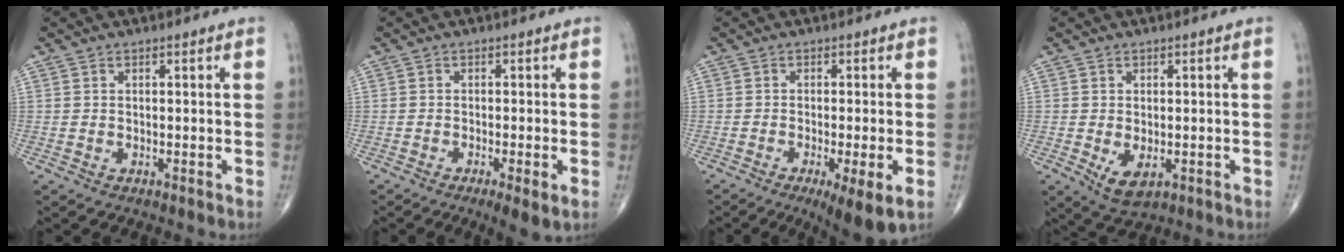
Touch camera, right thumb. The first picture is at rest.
{"total": 4.6, "force": [-1.9, 0.8, 4.1], "torque": [-0.070, -0.010, -0.033]}
{"total": 8.3, "force": [-3.4, 1.5, 7.4], "torque": [-0.112, -0.012, -0.051]}
{"total": 4.9, "force": [-1.2, 2.8, 3.8], "torque": [-0.059, -0.010, -0.008]}